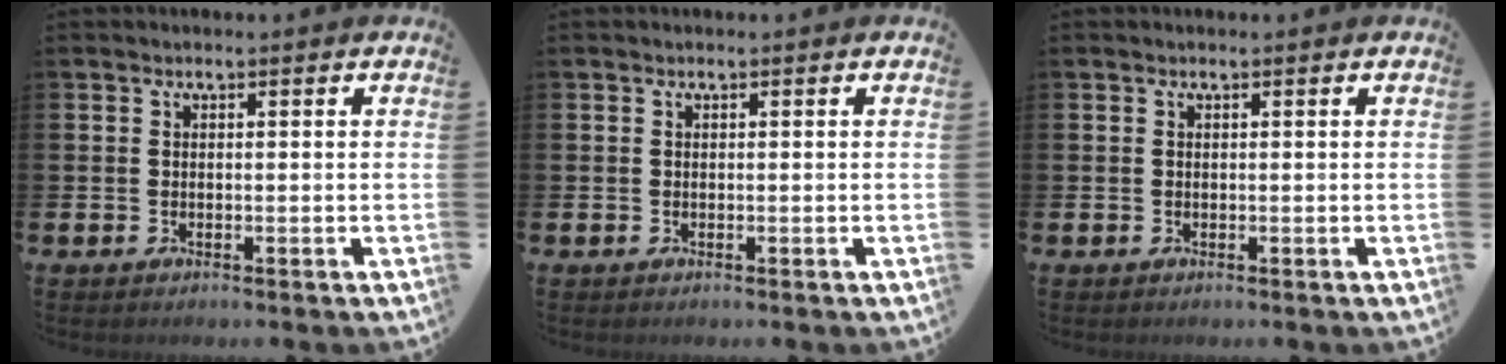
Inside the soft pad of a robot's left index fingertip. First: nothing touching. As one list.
[{"total": 0.0}, {"total": 0.0}]